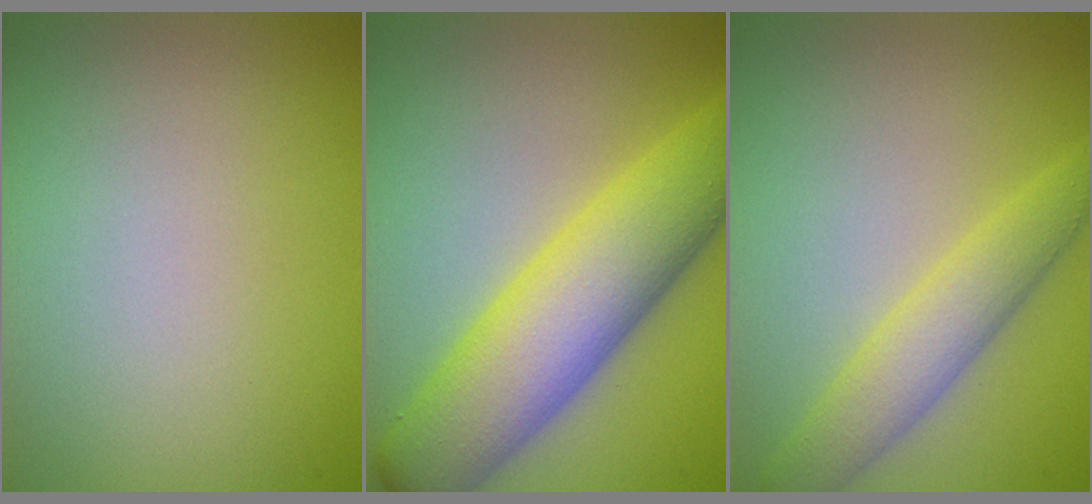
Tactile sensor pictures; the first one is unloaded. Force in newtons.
{"total": 9.8, "press": 9.8, "slide": 0.2}
{"total": 3.8, "press": 3.8, "slide": 0.0}